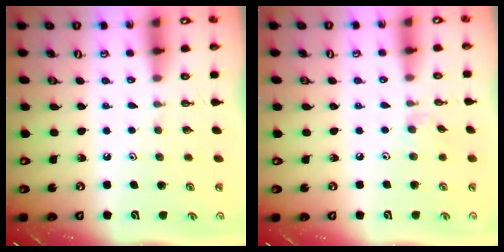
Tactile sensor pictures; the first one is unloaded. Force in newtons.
{"total": 3.1, "press": 3.0, "slide": 0.4}